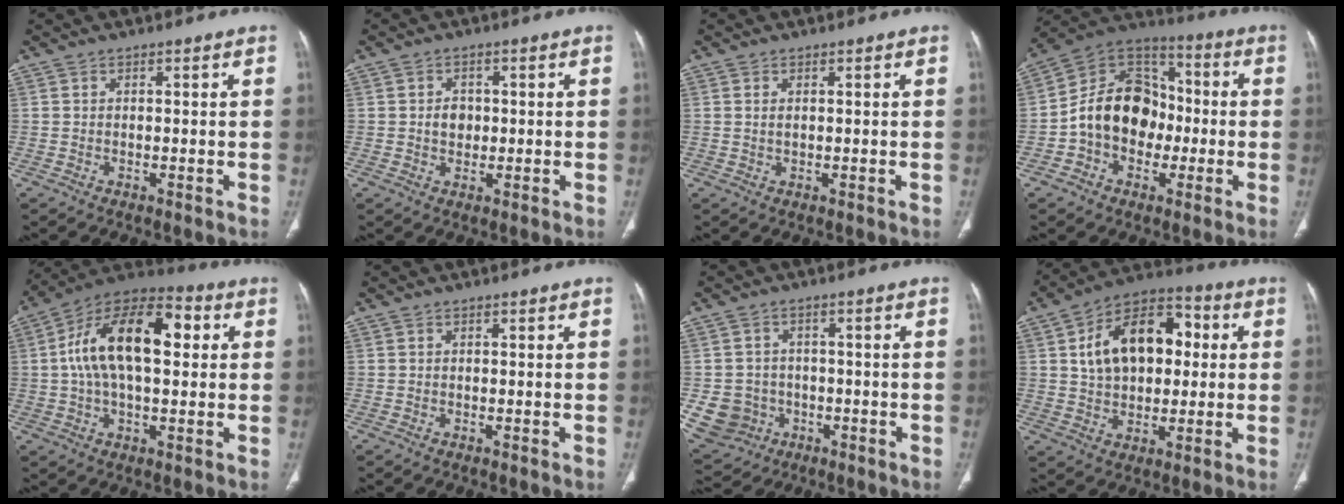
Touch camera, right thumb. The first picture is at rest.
{"total": 3.0, "force": [0.1, 2.5, 1.7], "torque": [-0.015, 0.003, 0.001]}
{"total": 0.9, "force": [0.2, 0.4, 0.7], "torque": [-0.017, 0.000, 0.007]}
{"total": 16.2, "force": [-2.1, 12.6, 10.0], "torque": [-0.126, 0.044, -0.045]}
{"total": 19.1, "force": [3.1, 9.7, 16.1], "torque": [-0.269, 0.035, 0.044]}
{"total": 0.0}
{"total": 8.4, "force": [-2.1, 7.8, 2.3], "torque": [-0.038, 0.018, -0.022]}
{"total": 17.1, "force": [3.1, 11.0, 12.7], "torque": [-0.175, 0.023, 0.046]}